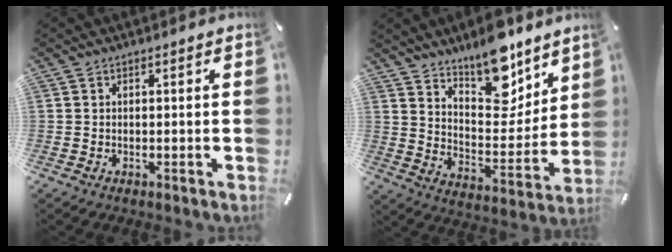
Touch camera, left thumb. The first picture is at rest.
{"total": 14.0, "force": [11.9, 5.7, 5.0], "torque": [-0.075, -0.096, 0.215]}